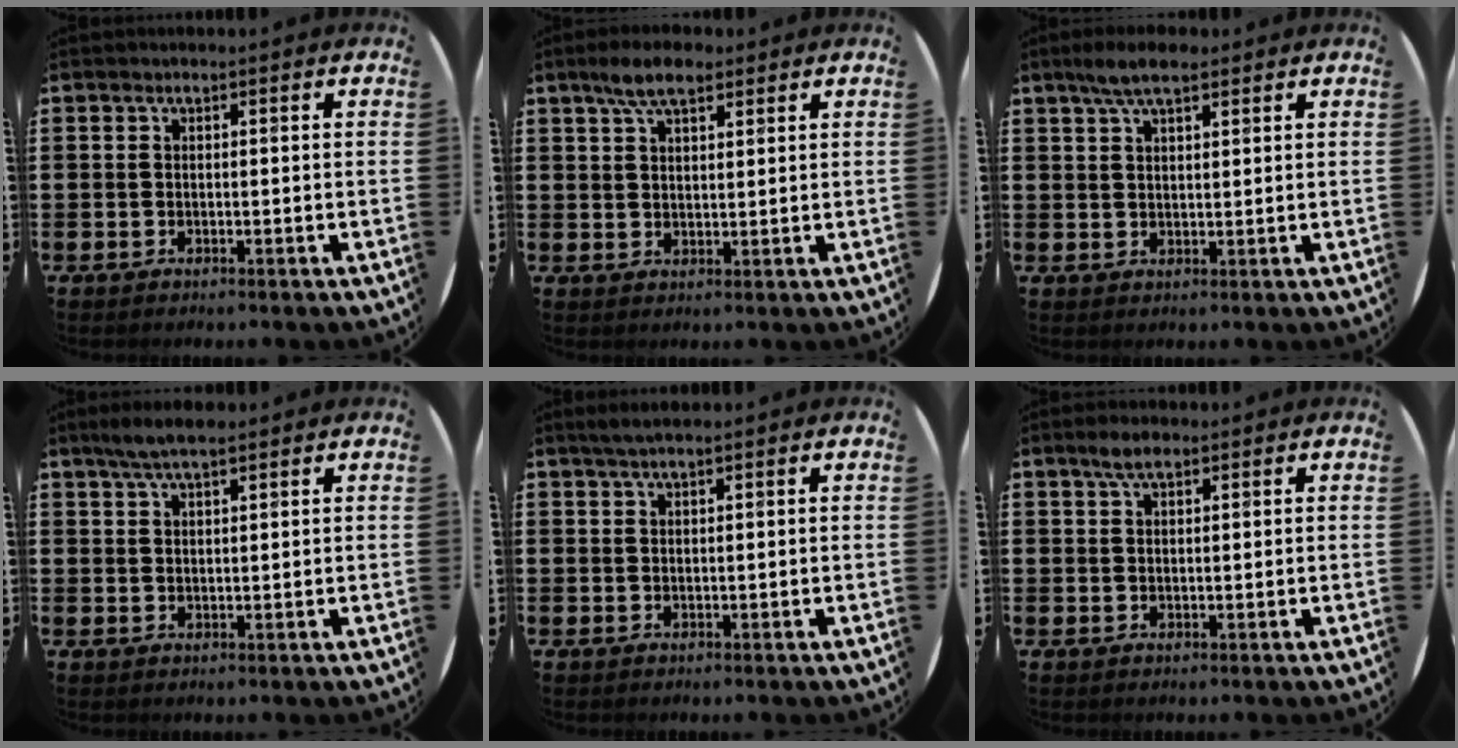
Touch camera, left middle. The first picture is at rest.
{"total": 5.4, "force": [3.9, 2.1, 3.2], "torque": [-0.062, 0.002, 0.068]}
{"total": 4.7, "force": [3.4, 1.4, 2.9], "torque": [-0.056, 0.005, 0.059]}
{"total": 3.8, "force": [3.0, 0.7, 2.2], "torque": [-0.050, 0.005, 0.054]}
{"total": 1.6, "force": [1.3, 0.1, 1.0], "torque": [-0.020, 0.003, 0.023]}
{"total": 2.9, "force": [2.0, 1.2, 1.8], "torque": [-0.030, 0.004, 0.034]}